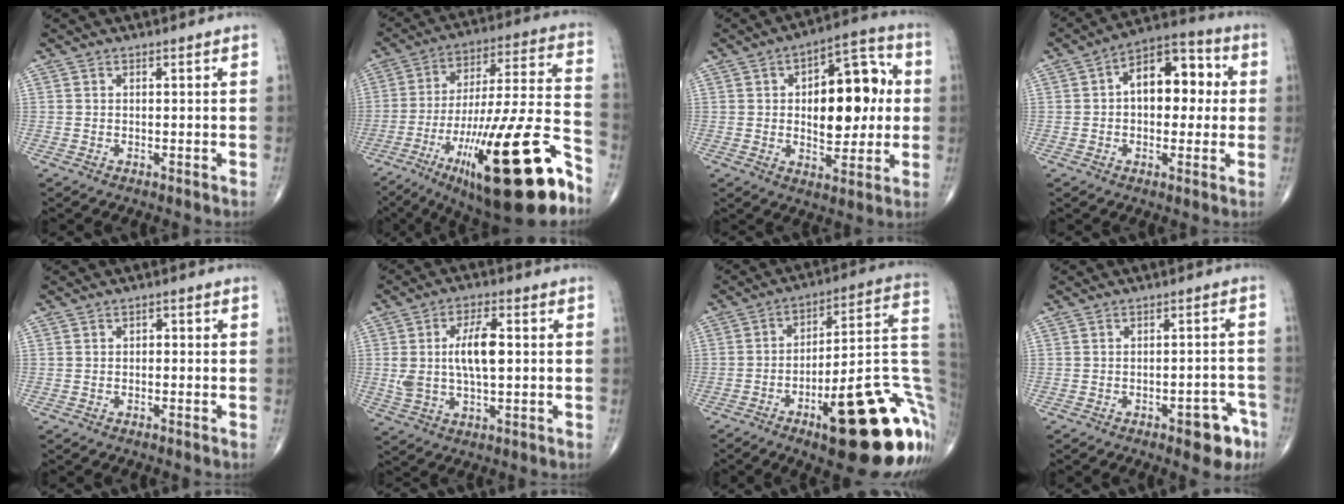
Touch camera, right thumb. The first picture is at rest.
{"total": 29.8, "force": [-15.6, 6.4, 24.6], "torque": [-0.368, 0.064, -0.243]}
{"total": 16.9, "force": [1.6, 8.9, 14.2], "torque": [-0.157, 0.016, 0.022]}
{"total": 13.0, "force": [1.6, 7.8, 10.3], "torque": [-0.112, 0.029, 0.011]}
{"total": 1.1, "force": [-0.1, 0.8, 0.7], "torque": [0.001, 0.003, -0.008]}
{"total": 10.2, "force": [1.1, 4.5, 9.1], "torque": [-0.172, 0.006, 0.022]}
{"total": 28.1, "force": [-9.5, 8.1, 25.2], "torque": [-0.261, 0.041, -0.124]}
{"total": 6.9, "force": [-3.8, 3.0, 4.9], "torque": [-0.035, 0.032, -0.042]}